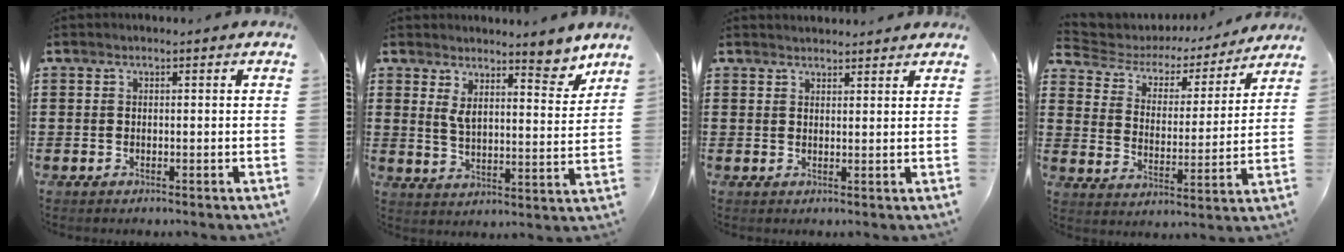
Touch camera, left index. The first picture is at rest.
{"total": 6.9, "force": [5.5, 1.5, 3.9], "torque": [-0.071, -0.032, 0.092]}
{"total": 1.6, "force": [1.6, 0.0, -0.1], "torque": [-0.002, 0.001, 0.032]}
{"total": 4.2, "force": [3.8, 1.5, 1.1], "torque": [-0.047, -0.027, 0.056]}